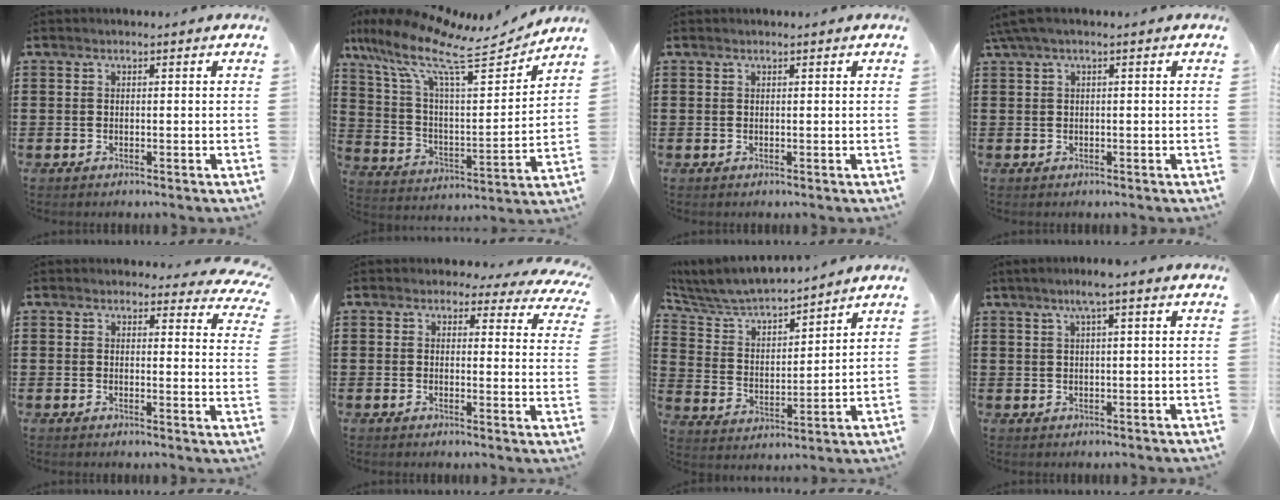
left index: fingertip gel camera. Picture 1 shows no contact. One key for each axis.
{"total": 13.0, "fx": 9.2, "fy": 3.1, "fz": 8.7, "tx": -0.199, "ty": -0.051, "tz": 0.153}
{"total": 0.0}
{"total": 1.7, "fx": 0.1, "fy": 0.2, "fz": 1.7, "tx": -0.036, "ty": -0.005, "tz": -0.001}
{"total": 3.2, "fx": 3.0, "fy": 0.6, "fz": 1.0, "tx": -0.015, "ty": -0.014, "tz": 0.052}
{"total": 2.9, "fx": 2.3, "fy": 1.2, "fz": 1.3, "tx": -0.029, "ty": -0.007, "tz": 0.039}
{"total": 6.2, "fx": 5.9, "fy": 1.1, "fz": 1.6, "tx": -0.063, "ty": -0.040, "tz": 0.097}
{"total": 3.0, "fx": 1.4, "fy": -0.2, "fz": 2.6, "tx": -0.051, "ty": 0.000, "tz": 0.024}